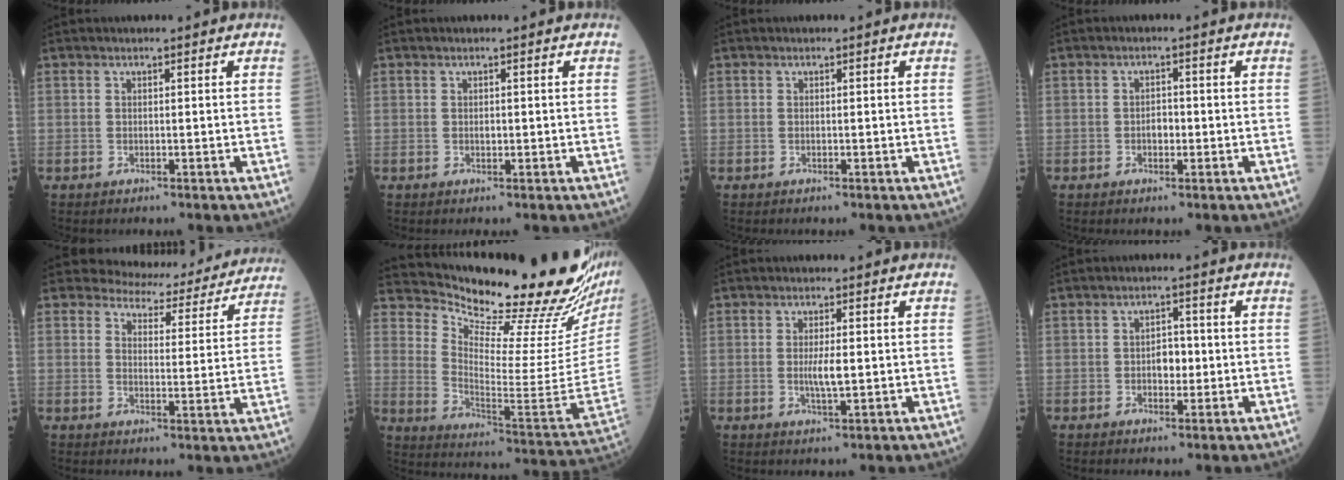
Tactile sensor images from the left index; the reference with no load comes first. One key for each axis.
{"total": 0.6, "fx": 0.1, "fy": 0.3, "fz": 0.5, "tx": -0.009, "ty": -0.001, "tz": 0.000}
{"total": 0.0}
{"total": 1.8, "fx": -0.4, "fy": 1.0, "fz": 1.3, "tx": -0.020, "ty": 0.003, "tz": -0.008}
{"total": 13.8, "fx": 13.2, "fy": 3.8, "fz": 1.7, "tx": 0.001, "ty": -0.025, "tz": 0.139}
{"total": 26.7, "fx": 23.5, "fy": 0.3, "fz": 12.5, "tx": -0.208, "ty": -0.129, "tz": 0.321}
{"total": 2.9, "fx": 0.0, "fy": 0.4, "fz": 2.9, "tx": -0.059, "ty": -0.006, "tz": 0.002}
{"total": 2.9, "fx": -0.3, "fy": 1.7, "fz": 2.3, "tx": -0.034, "ty": 0.005, "tz": -0.005}